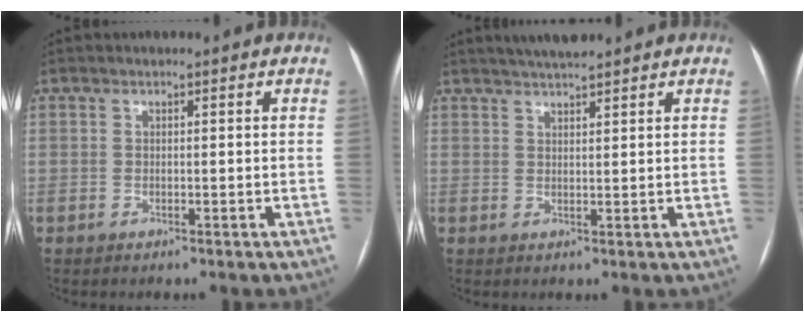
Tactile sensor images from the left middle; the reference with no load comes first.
{"total": 4.5, "force": [4.0, 0.1, 2.1], "torque": [-0.037, 0.019, 0.070]}